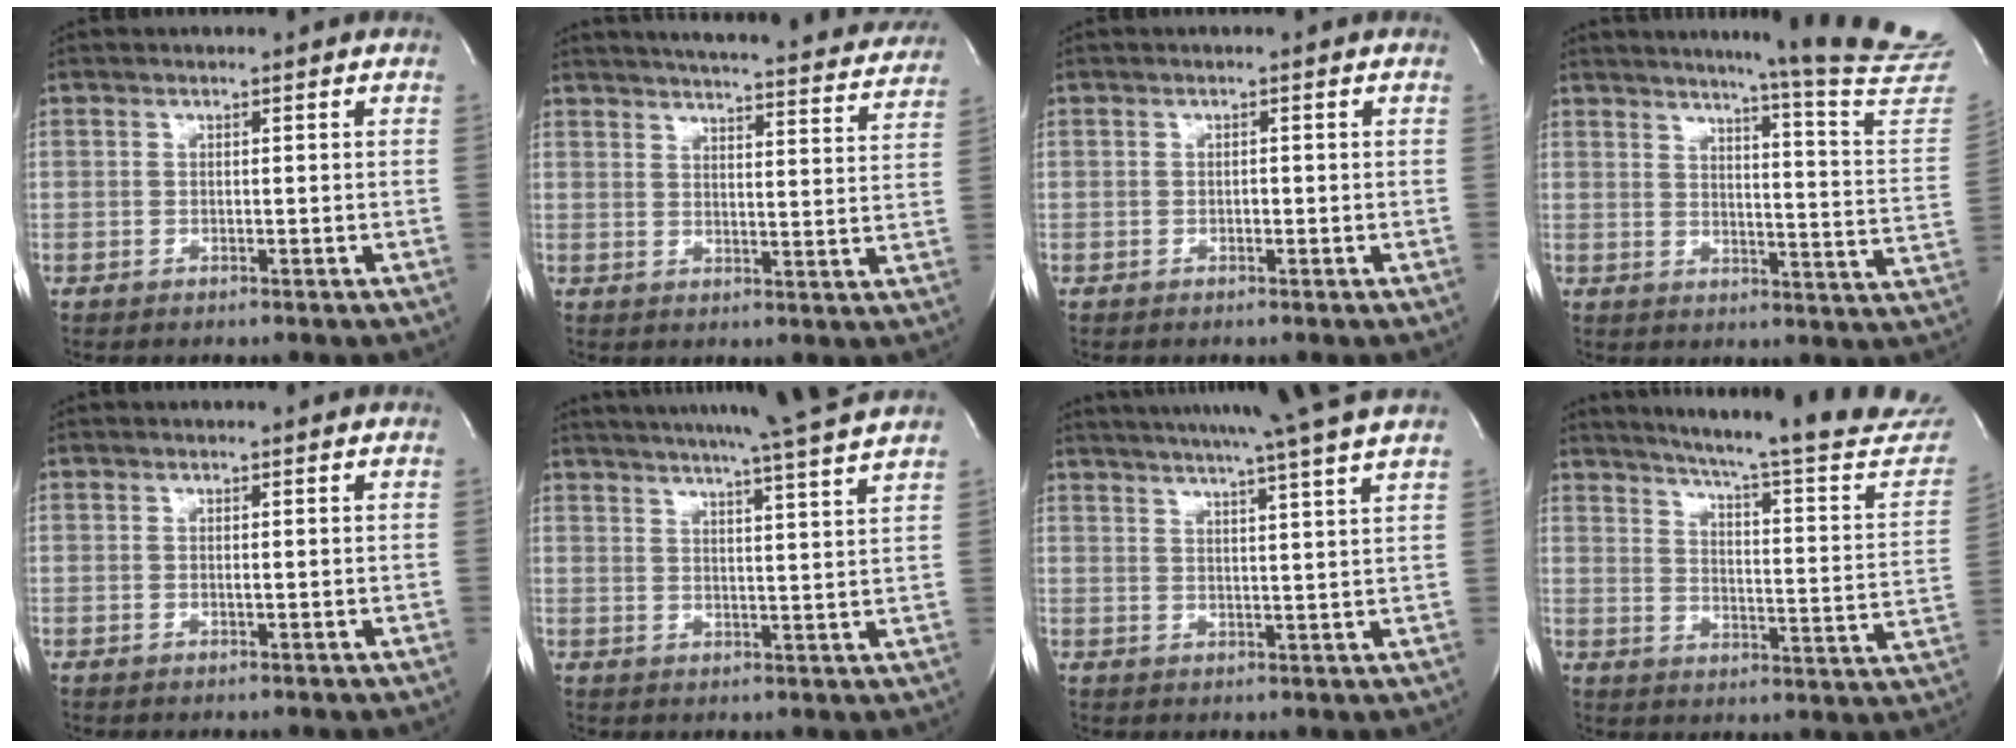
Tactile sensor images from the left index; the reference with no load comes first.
{"total": 26.3, "force": [24.4, 3.2, 9.3], "torque": [-0.145, -0.052, 0.290]}
{"total": 0.5, "force": [-0.3, 0.3, 0.4], "torque": [-0.005, 0.000, -0.006]}
{"total": 21.8, "force": [19.5, -2.2, 9.6], "torque": [-0.137, -0.122, 0.226]}
{"total": 0.0}
{"total": 17.6, "force": [15.7, -2.0, 7.8], "torque": [-0.136, -0.030, 0.203]}
{"total": 17.0, "force": [14.6, -2.1, 8.5], "torque": [-0.145, -0.018, 0.191]}
{"total": 27.5, "force": [25.1, 1.2, 11.1], "torque": [-0.165, -0.102, 0.303]}